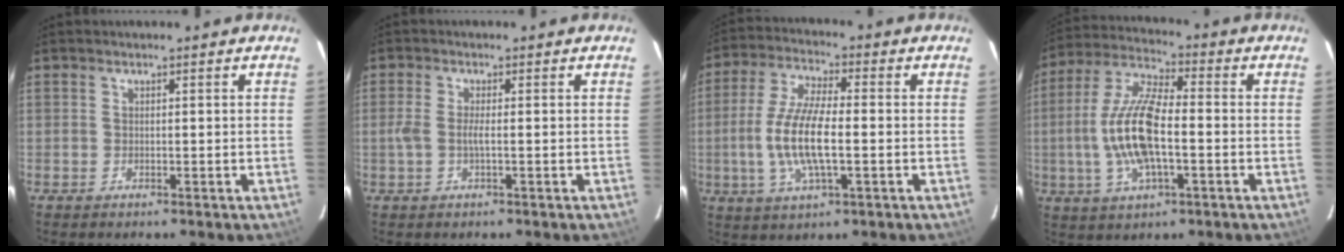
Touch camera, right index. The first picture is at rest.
{"total": 2.8, "force": [-0.5, 0.3, 2.8], "torque": [-0.057, -0.001, -0.011]}
{"total": 12.3, "force": [-1.8, 3.7, 11.6], "torque": [-0.242, -0.001, -0.036]}
{"total": 14.6, "force": [-2.1, 5.3, 13.5], "torque": [-0.281, 0.005, -0.044]}